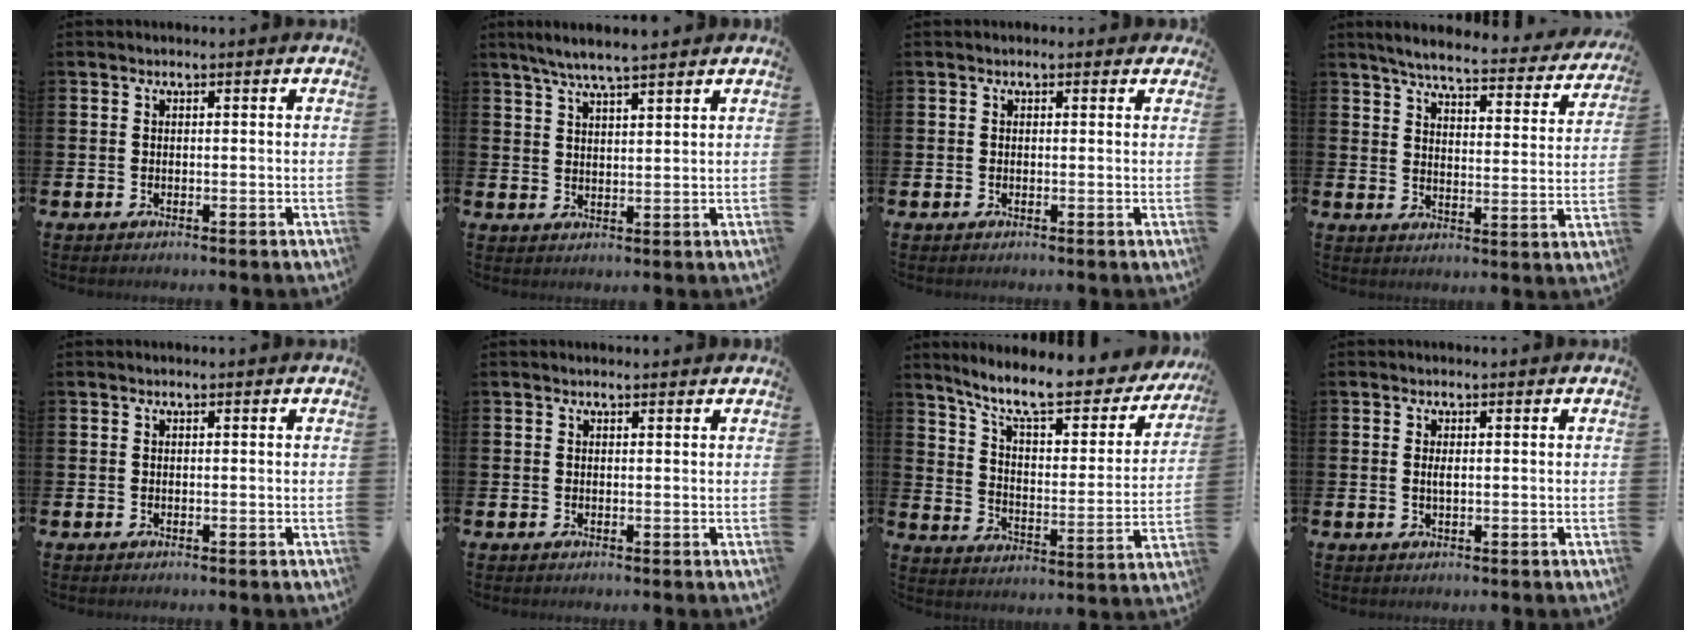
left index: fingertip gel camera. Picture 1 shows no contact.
{"total": 5.4, "force": [4.9, 0.2, 2.2], "torque": [-0.047, -0.014, 0.086]}
{"total": 0.6, "force": [0.3, 0.5, 0.2], "torque": [0.002, 0.005, 0.003]}
{"total": 5.4, "force": [5.0, 0.7, 2.0], "torque": [-0.052, -0.038, 0.078]}
{"total": 0.0}
{"total": 0.6, "force": [0.6, 0.1, 0.1], "torque": [0.011, -0.004, 0.008]}
{"total": 9.5, "force": [7.9, 2.2, 4.8], "torque": [-0.110, -0.054, 0.128]}
{"total": 1.1, "force": [0.2, 0.3, 1.1], "torque": [-0.026, 0.003, 0.004]}